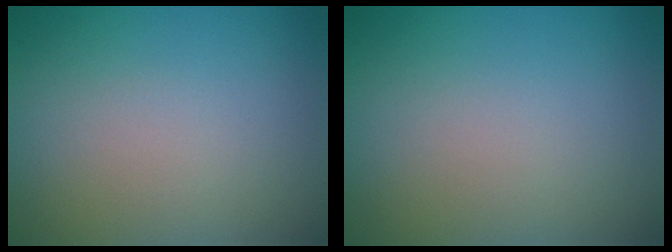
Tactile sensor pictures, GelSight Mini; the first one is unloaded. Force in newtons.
{"total": 0.0}